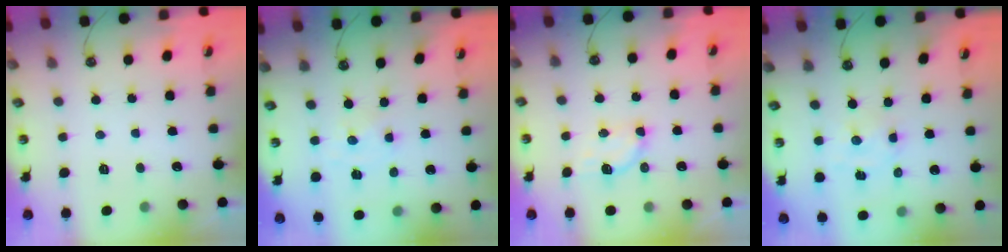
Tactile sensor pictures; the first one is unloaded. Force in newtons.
{"total": 0.0}
{"total": 4.0, "press": 3.9, "slide": 0.6}
{"total": 1.8, "press": 1.8, "slide": 0.0}